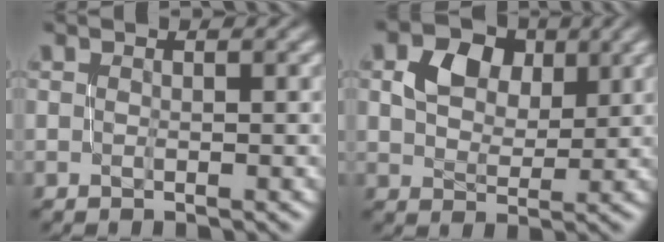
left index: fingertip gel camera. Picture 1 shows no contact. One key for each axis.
{"total": 4.2, "fx": 2.0, "fy": 3.0, "fz": 2.2, "tx": -0.041, "ty": 0.007, "tz": 0.033}